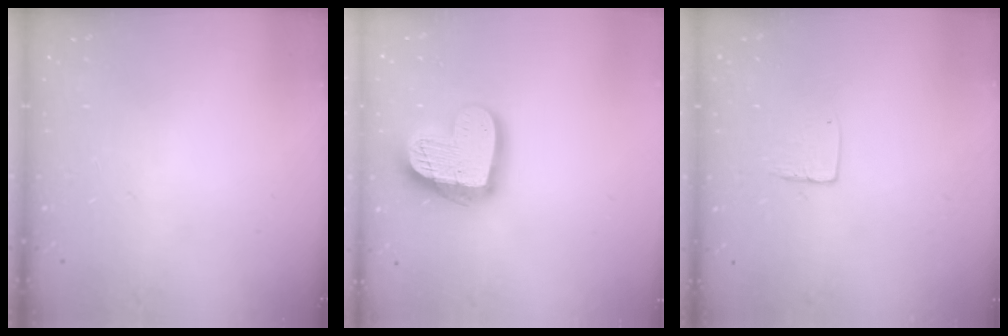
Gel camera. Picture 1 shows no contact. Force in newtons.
{"total": 18.9, "press": 18.8, "slide": 1.7}
{"total": 4.3, "press": 4.3, "slide": 0.4}